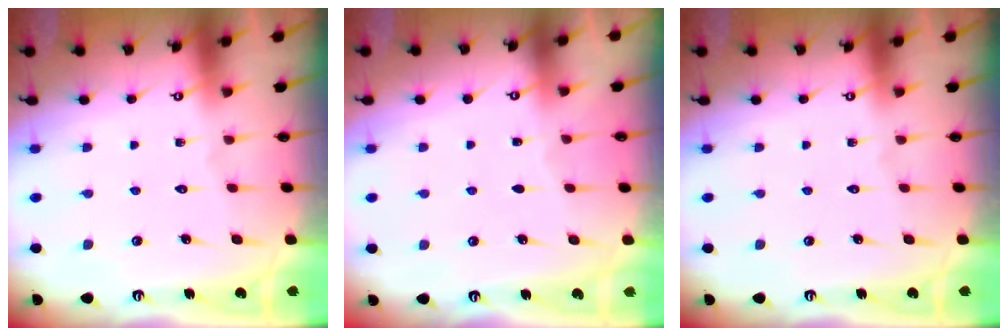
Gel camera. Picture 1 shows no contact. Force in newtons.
{"total": 2.4, "press": 2.4, "slide": 0.3}
{"total": 0.0}